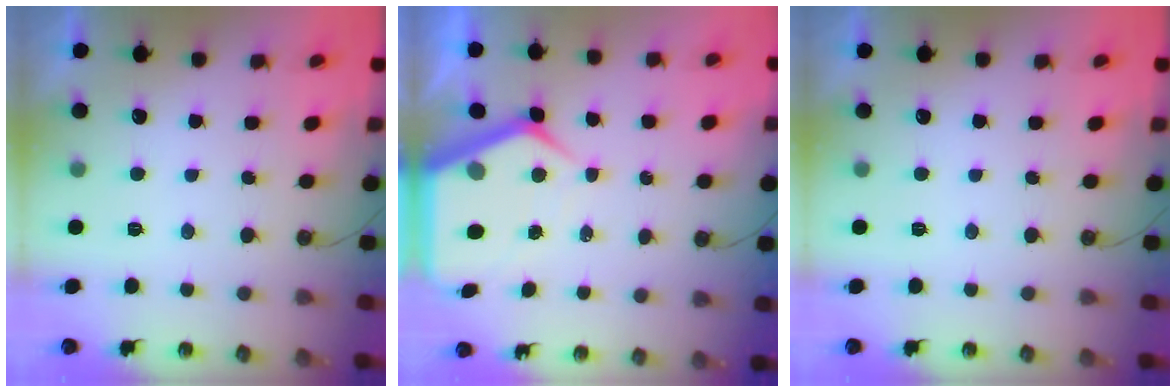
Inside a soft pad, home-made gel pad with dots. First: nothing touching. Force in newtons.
{"total": 8.7, "press": 8.6, "slide": 0.8}
{"total": 0.0}